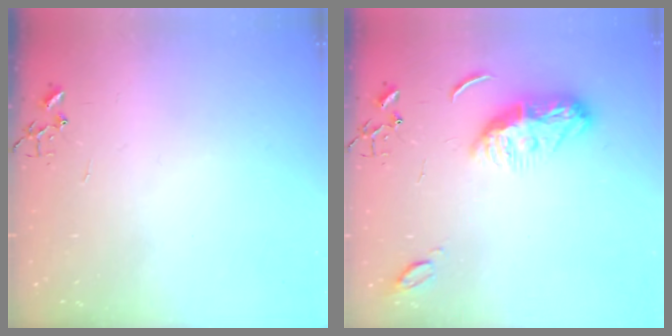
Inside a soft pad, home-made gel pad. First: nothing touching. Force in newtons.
{"total": 10.4, "press": 10.4, "slide": 0.1}